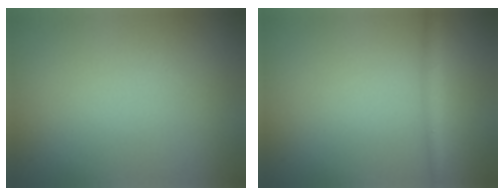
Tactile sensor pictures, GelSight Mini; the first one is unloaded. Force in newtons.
{"total": 1.6, "press": 1.6, "slide": 0.1}